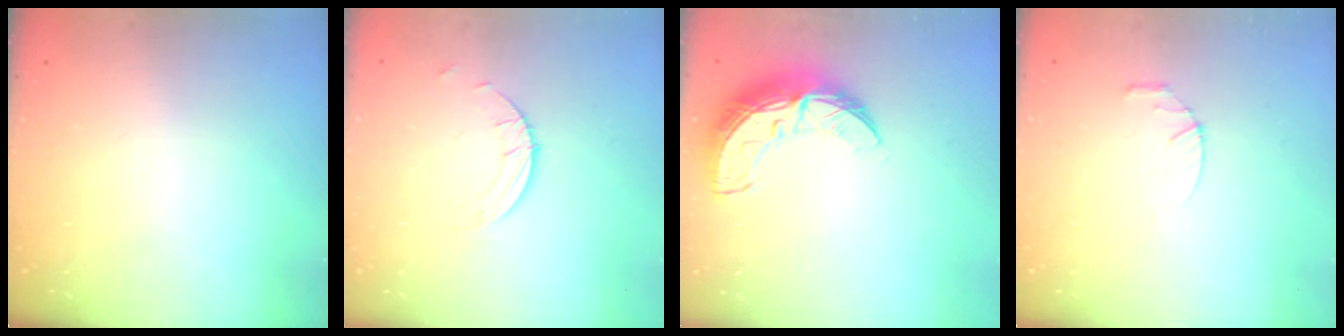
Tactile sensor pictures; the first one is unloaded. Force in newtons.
{"total": 1.5, "press": 1.5, "slide": 0.1}
{"total": 11.3, "press": 11.3, "slide": 0.8}
{"total": 2.8, "press": 2.8, "slide": 0.4}